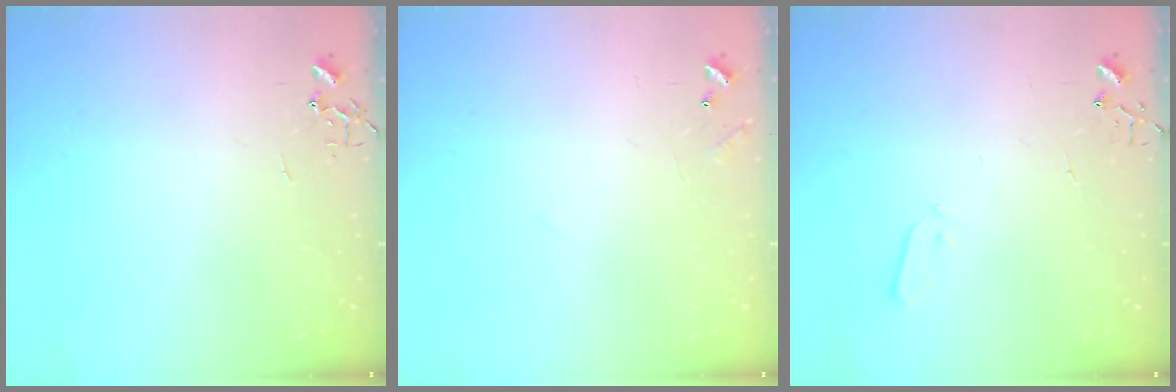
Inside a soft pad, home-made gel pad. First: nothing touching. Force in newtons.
{"total": 6.9, "press": 6.9, "slide": 0.4}
{"total": 2.8, "press": 2.7, "slide": 0.4}